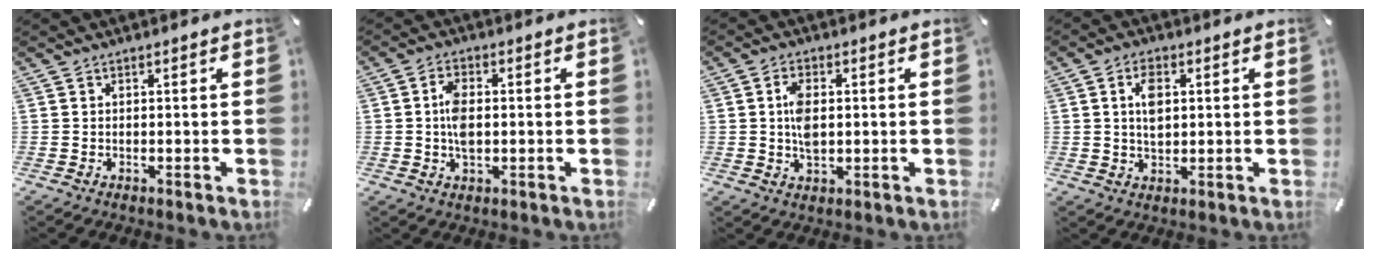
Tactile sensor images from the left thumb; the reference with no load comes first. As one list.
[{"total": 5.5, "force": [-0.1, 3.1, 4.6], "torque": [-0.101, 0.003, -0.005]}, {"total": 5.6, "force": [0.4, 3.2, 4.5], "torque": [-0.098, -0.001, 0.001]}, {"total": 5.3, "force": [1.3, 3.4, 3.9], "torque": [-0.067, 0.003, 0.018]}]